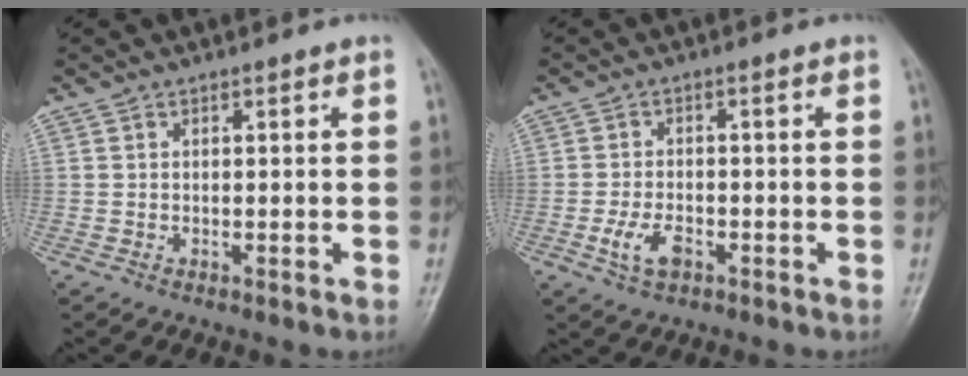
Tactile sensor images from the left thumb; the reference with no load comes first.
{"total": 4.5, "force": [-1.9, 2.4, 3.3], "torque": [-0.068, 0.006, -0.035]}